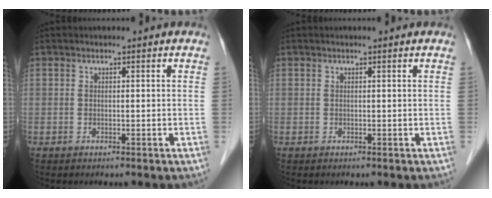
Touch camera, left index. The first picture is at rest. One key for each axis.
{"total": 0.0}